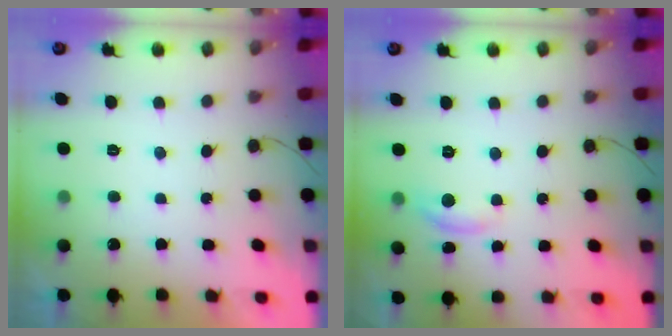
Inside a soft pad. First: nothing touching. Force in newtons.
{"total": 5.8, "press": 5.8, "slide": 0.3}